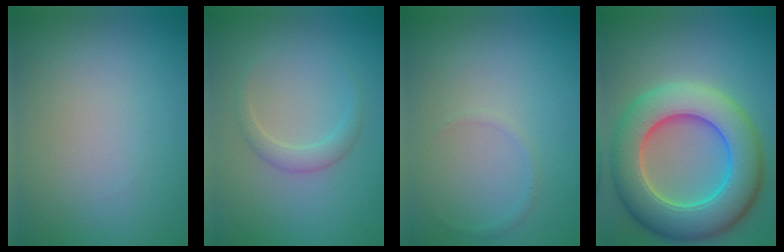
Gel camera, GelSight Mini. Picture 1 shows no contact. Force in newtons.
{"total": 1.6, "press": 1.6, "slide": 0.1}
{"total": 0.6, "press": 0.6, "slide": 0.0}
{"total": 10.4, "press": 10.4, "slide": 0.5}